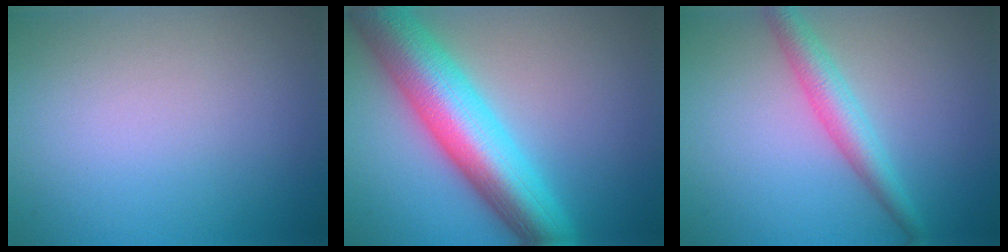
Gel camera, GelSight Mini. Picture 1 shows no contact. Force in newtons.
{"total": 10.3, "press": 10.3, "slide": 0.3}
{"total": 3.1, "press": 3.1, "slide": 0.1}